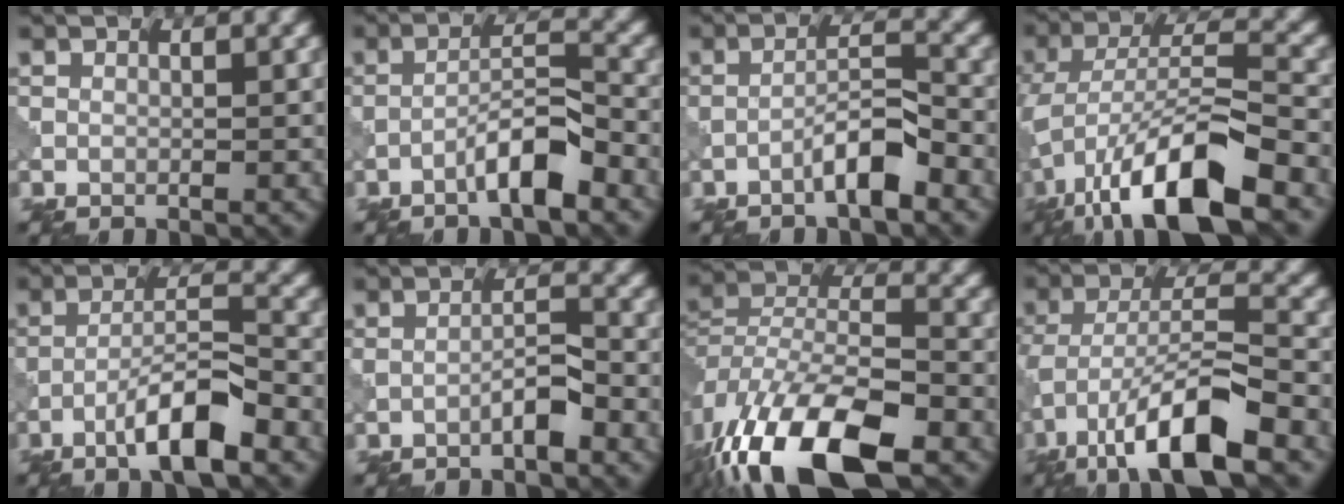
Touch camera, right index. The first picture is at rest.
{"total": 4.5, "force": [-3.1, 0.4, 3.2], "torque": [-0.062, 0.018, -0.054]}
{"total": 3.8, "force": [-2.7, 0.3, 2.7], "torque": [-0.055, 0.018, -0.047]}
{"total": 11.6, "force": [-7.0, 3.1, 8.7], "torque": [-0.161, 0.006, -0.126]}
{"total": 6.1, "force": [-3.8, 0.6, 4.7], "torque": [-0.084, 0.016, -0.065]}
{"total": 2.2, "force": [-1.4, 0.0, 1.7], "torque": [-0.035, 0.012, -0.023]}
{"total": 15.3, "force": [-10.2, 5.9, 9.7], "torque": [-0.203, -0.021, -0.170]}
{"total": 10.0, "force": [-6.0, 2.2, 7.7], "torque": [-0.138, 0.013, -0.104]}